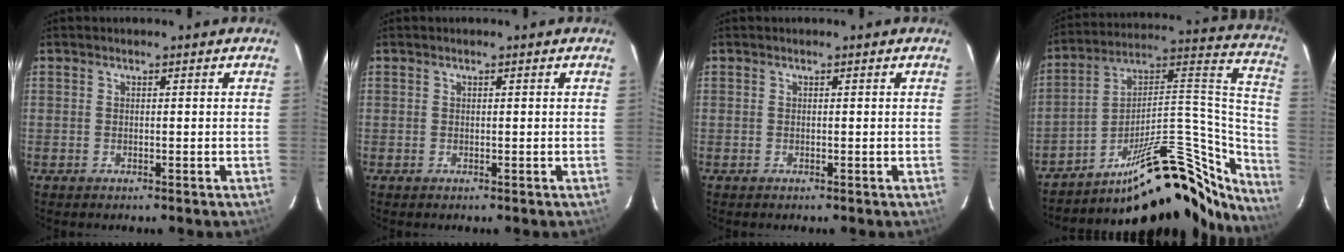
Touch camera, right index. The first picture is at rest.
{"total": 0.0}
{"total": 0.0}
{"total": 30.0, "force": [-23.2, 9.4, 16.5], "torque": [-0.192, 0.051, -0.329]}